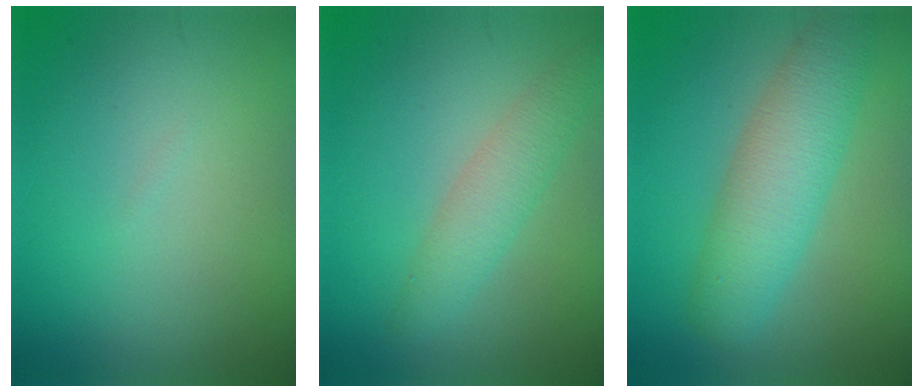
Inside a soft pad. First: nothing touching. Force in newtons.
{"total": 2.9, "press": 2.9, "slide": 0.1}
{"total": 5.8, "press": 5.8, "slide": 0.1}